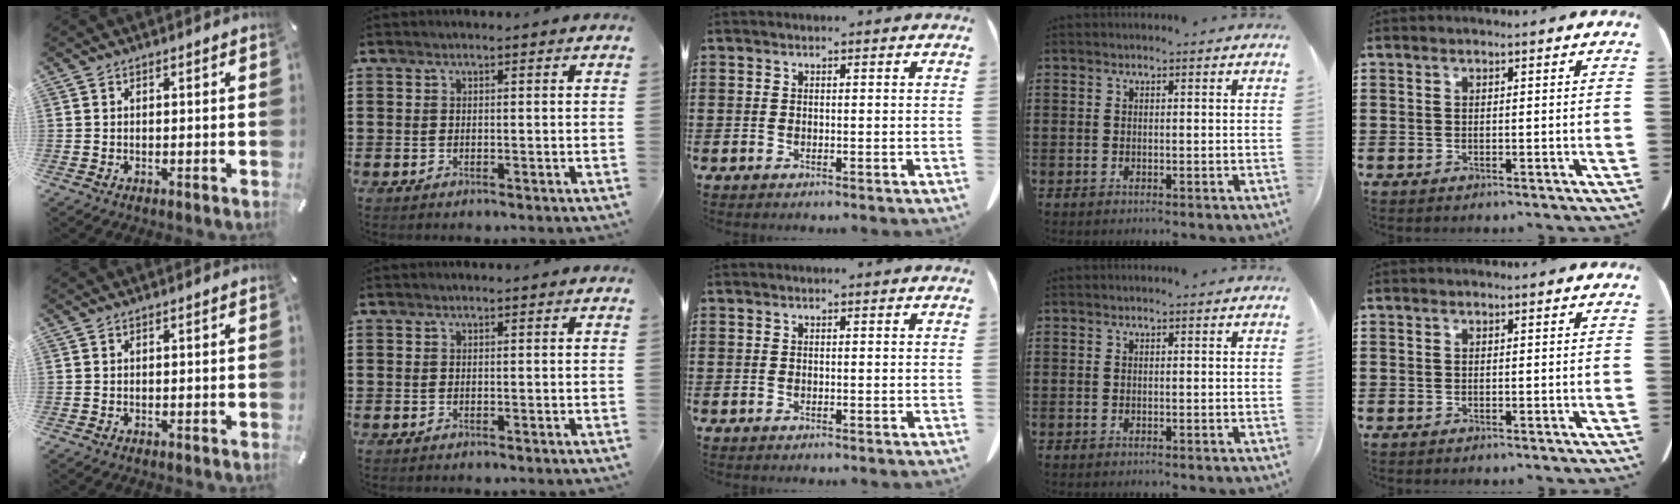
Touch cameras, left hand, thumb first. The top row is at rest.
{}